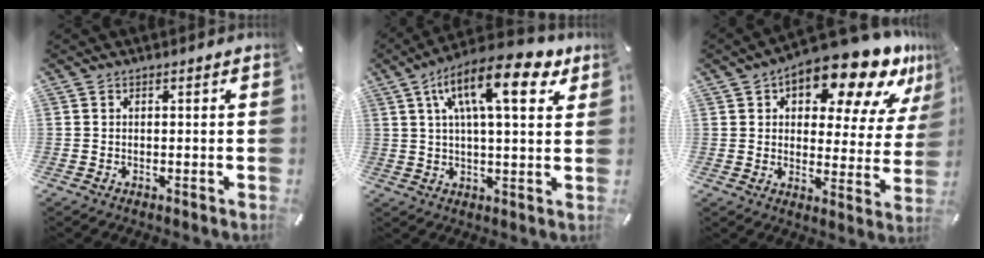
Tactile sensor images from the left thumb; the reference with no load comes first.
{"total": 16.8, "force": [7.5, 6.1, 13.8], "torque": [-0.232, -0.008, 0.119]}
{"total": 18.6, "force": [13.2, 7.5, 10.8], "torque": [-0.152, -0.099, 0.218]}